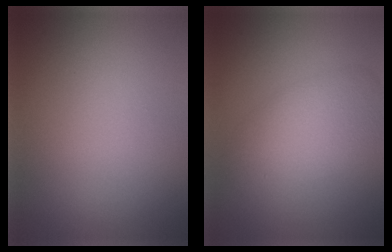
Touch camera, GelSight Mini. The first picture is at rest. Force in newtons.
{"total": 4.6, "press": 4.6, "slide": 0.3}